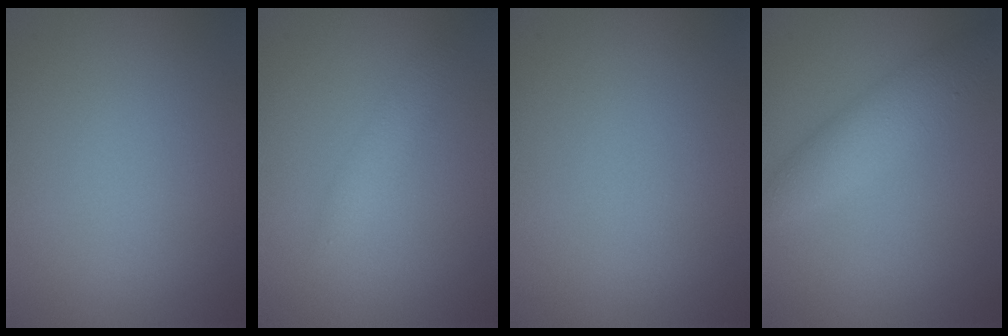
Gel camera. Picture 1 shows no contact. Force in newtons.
{"total": 1.6, "press": 1.6, "slide": 0.0}
{"total": 0.0}
{"total": 3.4, "press": 3.4, "slide": 0.1}